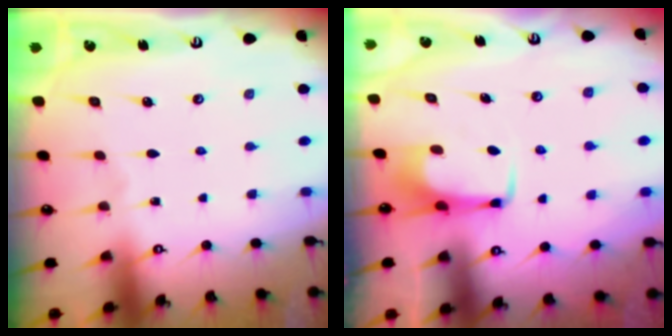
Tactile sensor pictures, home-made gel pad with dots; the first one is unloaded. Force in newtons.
{"total": 3.0, "press": 2.9, "slide": 0.4}